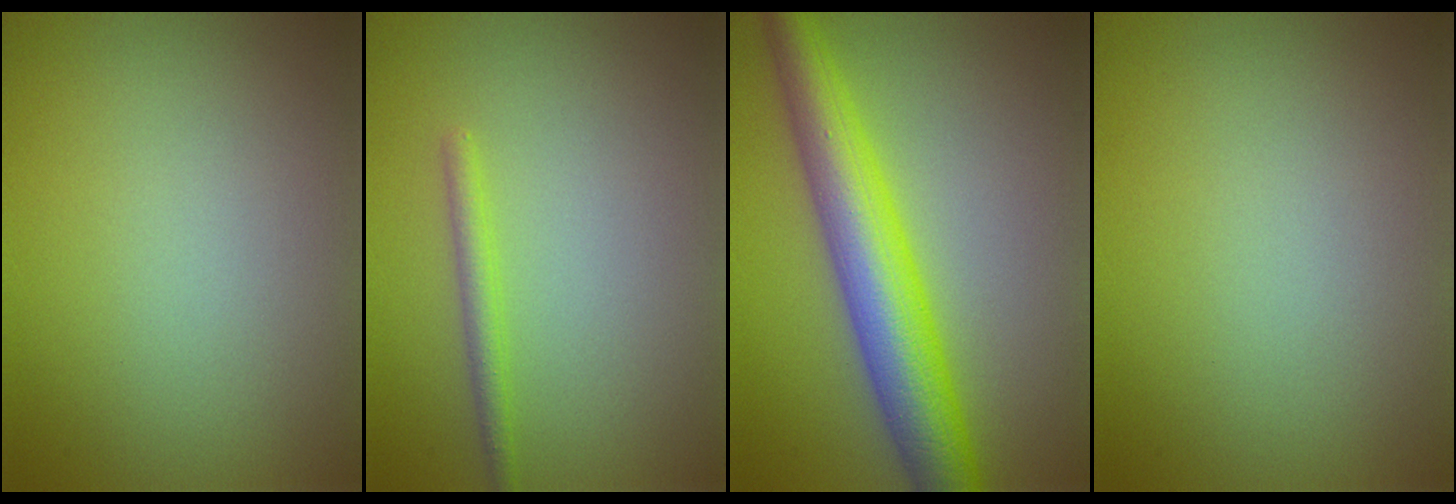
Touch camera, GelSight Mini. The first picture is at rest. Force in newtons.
{"total": 1.6, "press": 1.6, "slide": 0.0}
{"total": 7.4, "press": 7.4, "slide": 0.0}
{"total": 0.0}